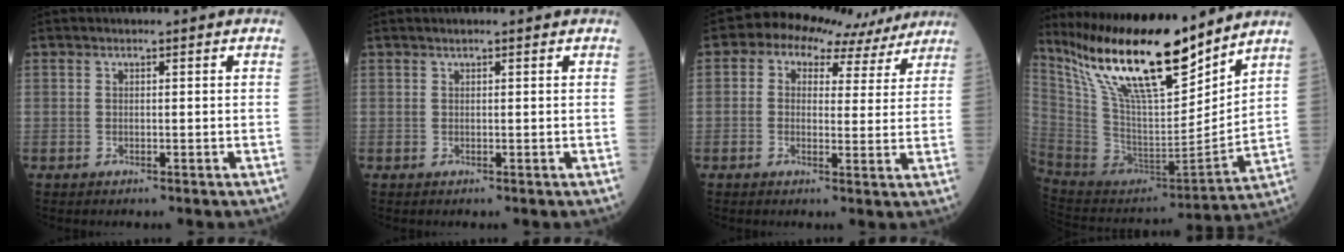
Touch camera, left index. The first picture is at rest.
{"total": 0.9, "force": [0.7, 0.1, 0.5], "torque": [-0.011, 0.009, 0.012]}
{"total": 10.7, "force": [7.4, 6.3, 4.3], "torque": [-0.050, 0.035, 0.077]}
{"total": 22.5, "force": [16.9, 4.5, 14.1], "torque": [-0.250, -0.005, 0.311]}